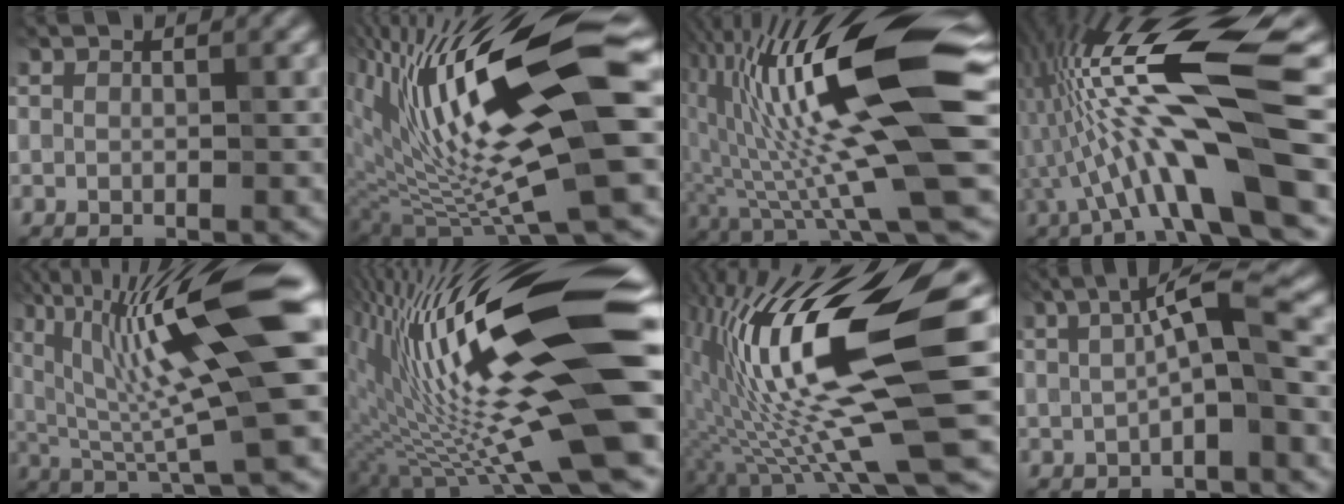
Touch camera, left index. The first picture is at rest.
{"total": 15.2, "force": [3.5, 4.3, 14.2], "torque": [-0.245, -0.004, 0.060]}
{"total": 17.1, "force": [2.1, 3.2, 16.7], "torque": [-0.280, 0.010, 0.035]}
{"total": 12.9, "force": [-1.2, 1.9, 12.7], "torque": [-0.232, 0.020, -0.019]}
{"total": 14.6, "force": [3.9, 2.8, 13.8], "torque": [-0.210, 0.011, 0.066]}
{"total": 19.6, "force": [1.3, 4.5, 19.1], "torque": [-0.304, 0.008, 0.014]}
{"total": 16.3, "force": [0.1, 3.9, 15.8], "torque": [-0.289, 0.011, 0.001]}
{"total": 5.3, "force": [0.7, 1.0, 5.2], "torque": [-0.086, 0.013, 0.008]}